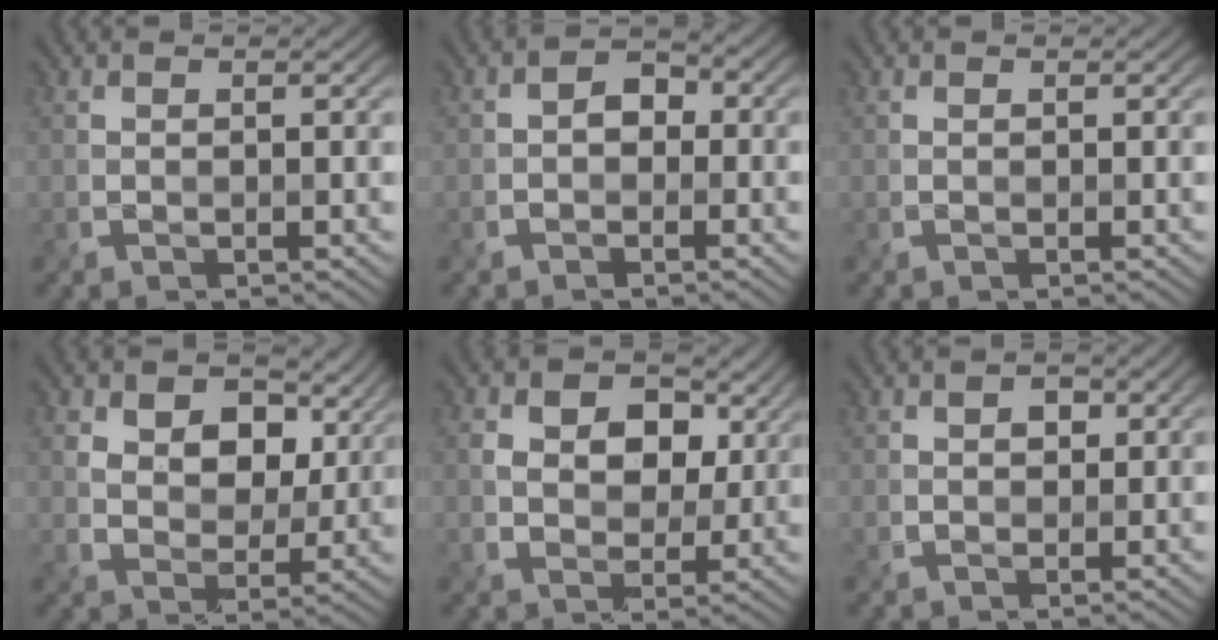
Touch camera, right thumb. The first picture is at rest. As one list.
[{"total": 2.6, "force": [-0.7, 2.2, 1.2], "torque": [-0.015, 0.004, -0.022]}, {"total": 0.0}, {"total": 9.6, "force": [4.1, 6.5, 5.7], "torque": [-0.112, -0.002, 0.057]}, {"total": 7.6, "force": [2.4, 5.7, 4.4], "torque": [-0.090, -0.004, 0.028]}, {"total": 1.7, "force": [0.3, 1.3, 1.0], "torque": [-0.020, -0.003, 0.007]}]